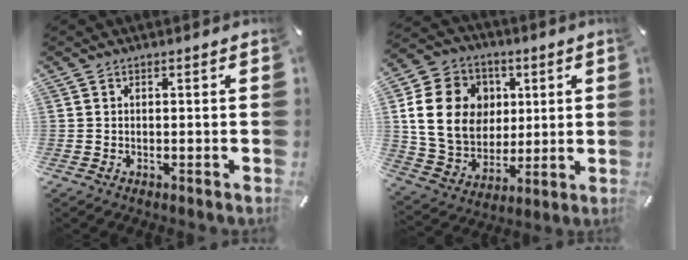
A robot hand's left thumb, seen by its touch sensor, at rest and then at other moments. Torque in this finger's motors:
{"motor_torque": [0.94, 0.86, 0.58, -0.14, 0.55]}